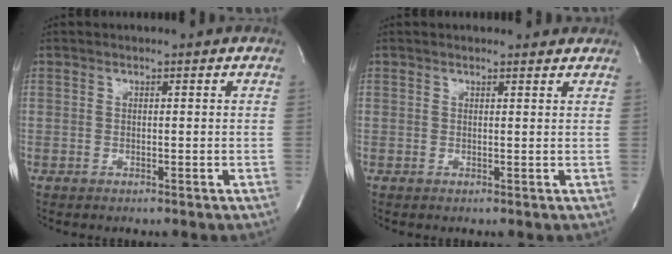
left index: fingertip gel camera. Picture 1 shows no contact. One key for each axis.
{"total": 2.8, "fx": 2.7, "fy": 0.7, "fz": 0.5, "tx": -0.014, "ty": 0.005, "tz": 0.023}